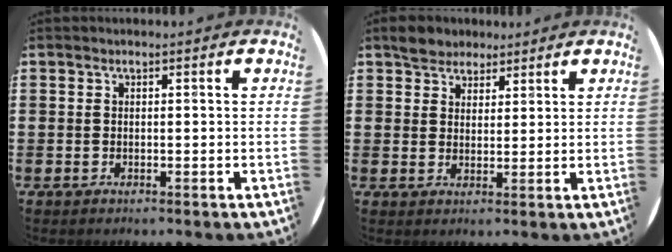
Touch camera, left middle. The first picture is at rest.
{"total": 3.4, "force": [2.9, 1.7, -0.1], "torque": [-0.001, 0.006, 0.055]}